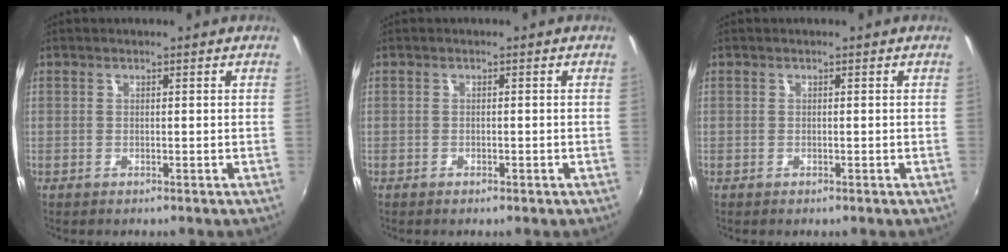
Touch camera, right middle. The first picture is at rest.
{"total": 1.1, "force": [-0.8, 0.5, 0.6], "torque": [-0.011, -0.002, -0.012]}
{"total": 0.0}